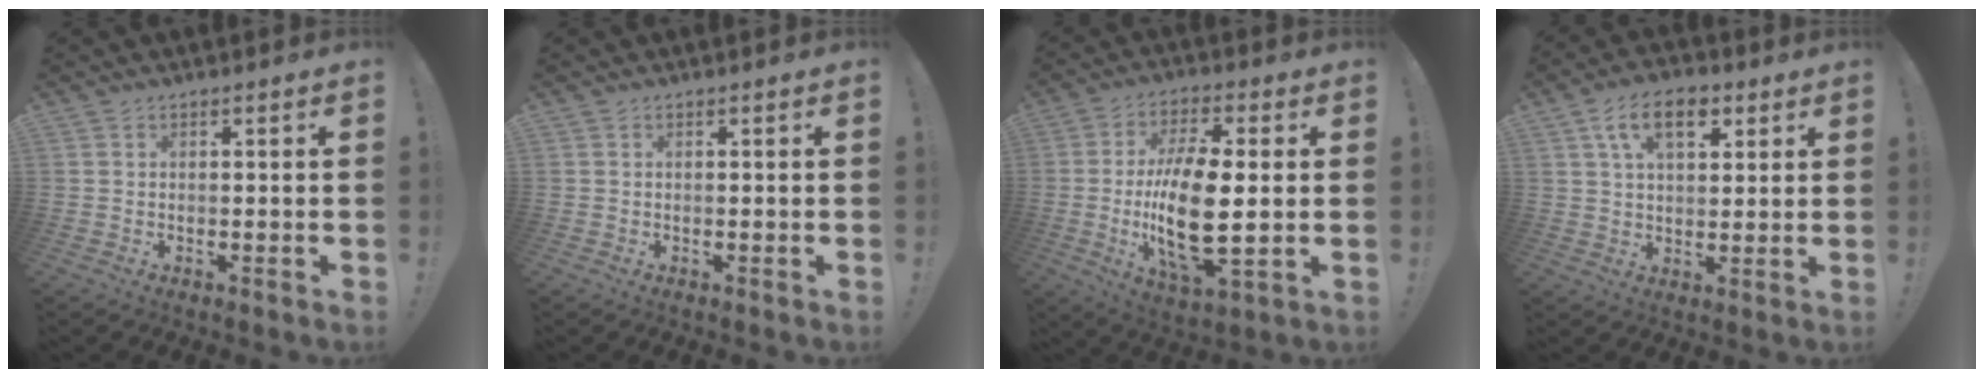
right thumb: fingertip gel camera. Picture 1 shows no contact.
{"total": 0.0}
{"total": 18.9, "force": [-0.9, 7.1, 17.4], "torque": [-0.341, -0.013, -0.015]}
{"total": 11.5, "force": [5.0, 6.3, 8.2], "torque": [-0.129, 0.005, 0.089]}